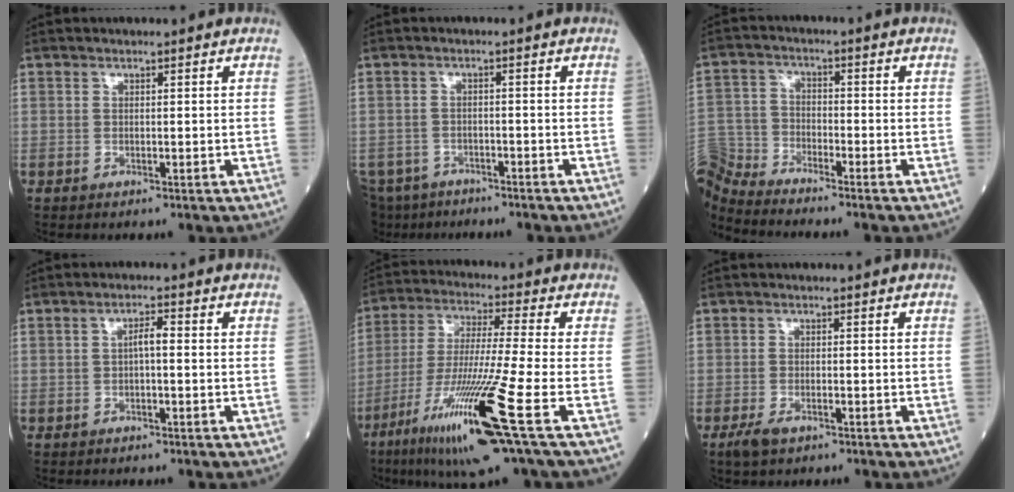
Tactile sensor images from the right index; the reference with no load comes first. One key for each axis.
{"total": 8.7, "fx": -7.6, "fy": 3.7, "fz": 2.0, "tx": -0.043, "ty": -0.011, "tz": -0.114}
{"total": 8.8, "fx": -8.8, "fy": 0.1, "fz": 0.3, "tx": -0.021, "ty": 0.010, "tz": -0.179}
{"total": 2.1, "fx": -0.1, "fy": 0.4, "fz": 2.0, "tx": -0.033, "ty": 0.005, "tz": -0.003}
{"total": 17.1, "fx": -7.8, "fy": -1.3, "fz": 15.2, "tx": -0.310, "ty": -0.045, "tz": -0.146}
{"total": 3.0, "fx": -1.7, "fy": 1.3, "fz": 2.1, "tx": -0.042, "ty": -0.003, "tz": -0.026}